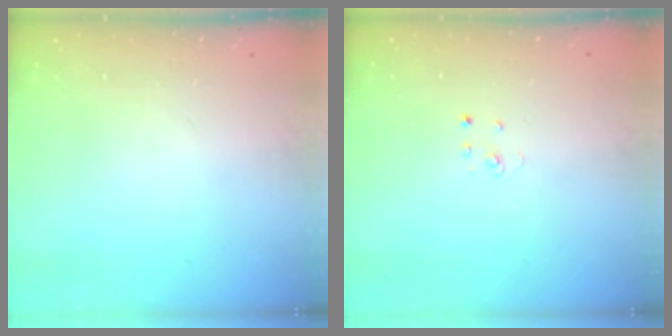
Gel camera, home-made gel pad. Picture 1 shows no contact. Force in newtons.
{"total": 1.9, "press": 1.9, "slide": 0.2}